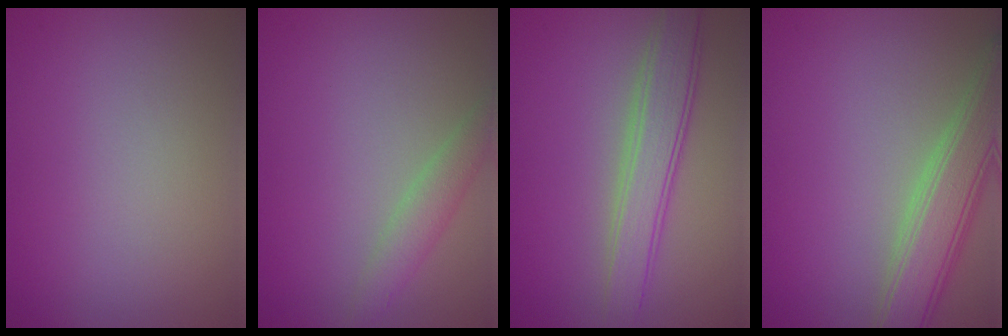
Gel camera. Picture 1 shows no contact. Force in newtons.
{"total": 2.5, "press": 2.5, "slide": 0.2}
{"total": 4.1, "press": 4.1, "slide": 0.1}
{"total": 6.1, "press": 6.1, "slide": 0.3}